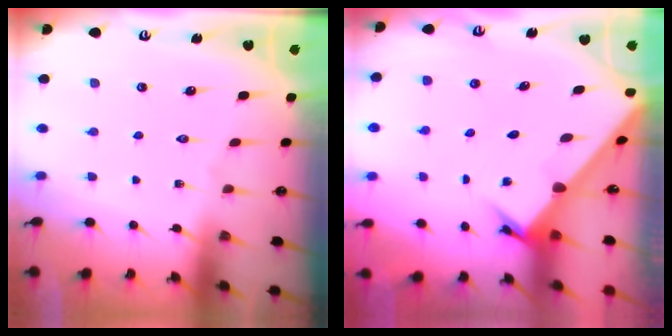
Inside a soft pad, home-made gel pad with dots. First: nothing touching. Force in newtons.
{"total": 2.2, "press": 2.2, "slide": 0.2}